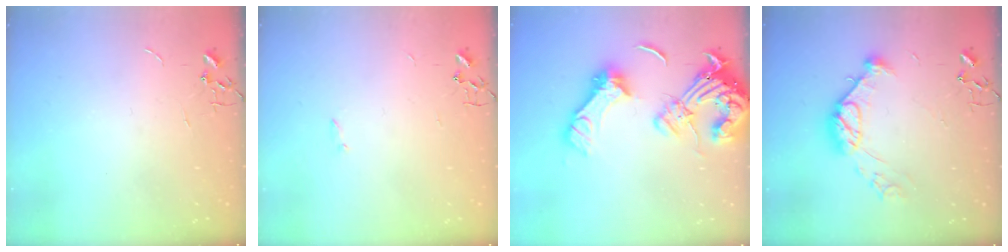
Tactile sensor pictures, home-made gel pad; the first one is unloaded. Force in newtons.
{"total": 1.3, "press": 1.3, "slide": 0.3}
{"total": 20.8, "press": 20.7, "slide": 2.6}
{"total": 13.0, "press": 12.9, "slide": 0.8}